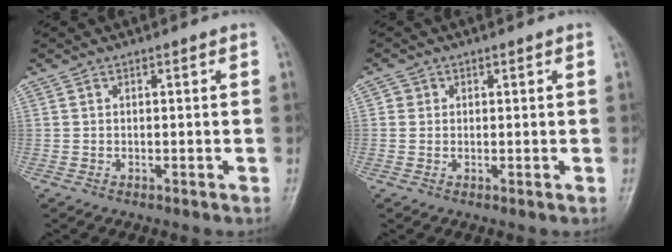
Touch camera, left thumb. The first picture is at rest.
{"total": 1.3, "force": [0.3, 1.2, 0.3], "torque": [0.005, 0.001, 0.001]}